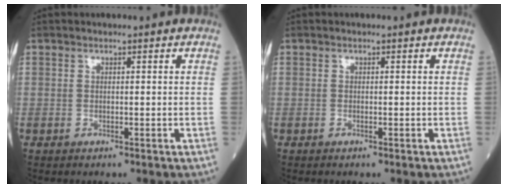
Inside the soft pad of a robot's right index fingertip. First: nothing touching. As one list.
[{"total": 0.0}]